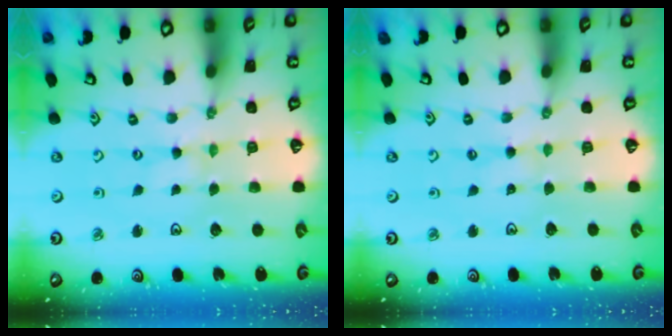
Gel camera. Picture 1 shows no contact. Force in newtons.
{"total": 1.4, "press": 1.4, "slide": 0.2}